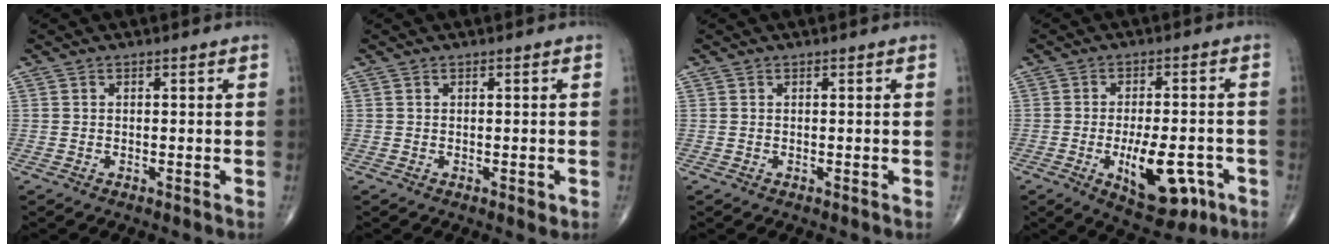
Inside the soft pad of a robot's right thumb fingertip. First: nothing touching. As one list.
[{"total": 0.9, "force": [-0.1, 0.6, 0.7], "torque": [-0.006, -0.002, 0.000]}, {"total": 0.0}, {"total": 11.7, "force": [-4.3, 5.5, 9.3], "torque": [-0.114, 0.011, -0.050]}]